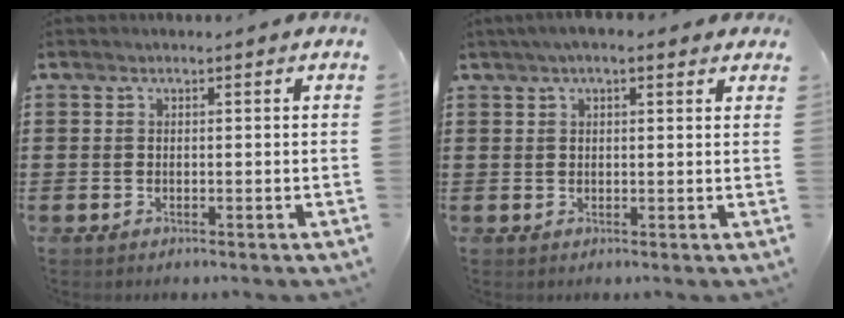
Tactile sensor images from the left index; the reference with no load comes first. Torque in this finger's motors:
{"motor_torque": [2.14, 0.00, 0.89, 0.21]}